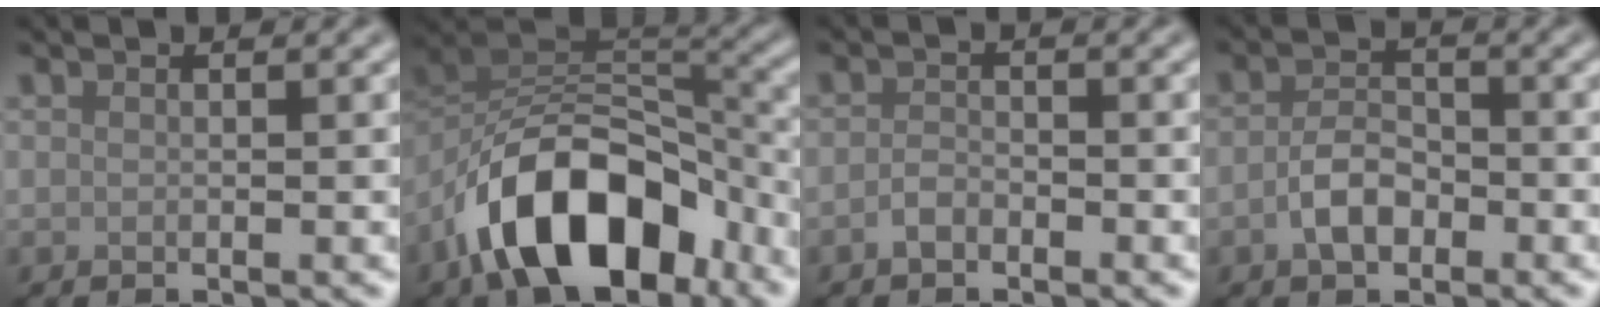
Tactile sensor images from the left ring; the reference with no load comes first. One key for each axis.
{"total": 12.0, "fx": -6.8, "fy": 6.2, "fz": 7.7, "tx": -0.120, "ty": 0.009, "tz": -0.132}
{"total": 1.3, "fx": -0.9, "fy": 0.6, "fz": 0.7, "tx": -0.015, "ty": 0.003, "tz": -0.021}
{"total": 3.0, "fx": -1.2, "fy": 1.8, "fz": 2.1, "tx": -0.040, "ty": 0.005, "tz": -0.028}